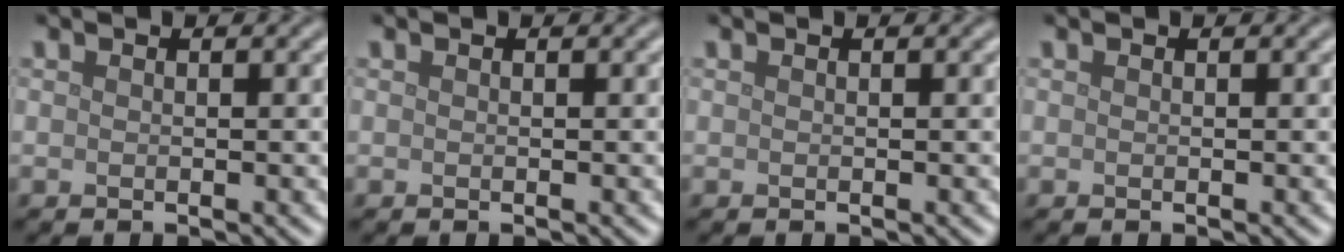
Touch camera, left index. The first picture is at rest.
{"total": 0.0}
{"total": 0.0}
{"total": 0.0}